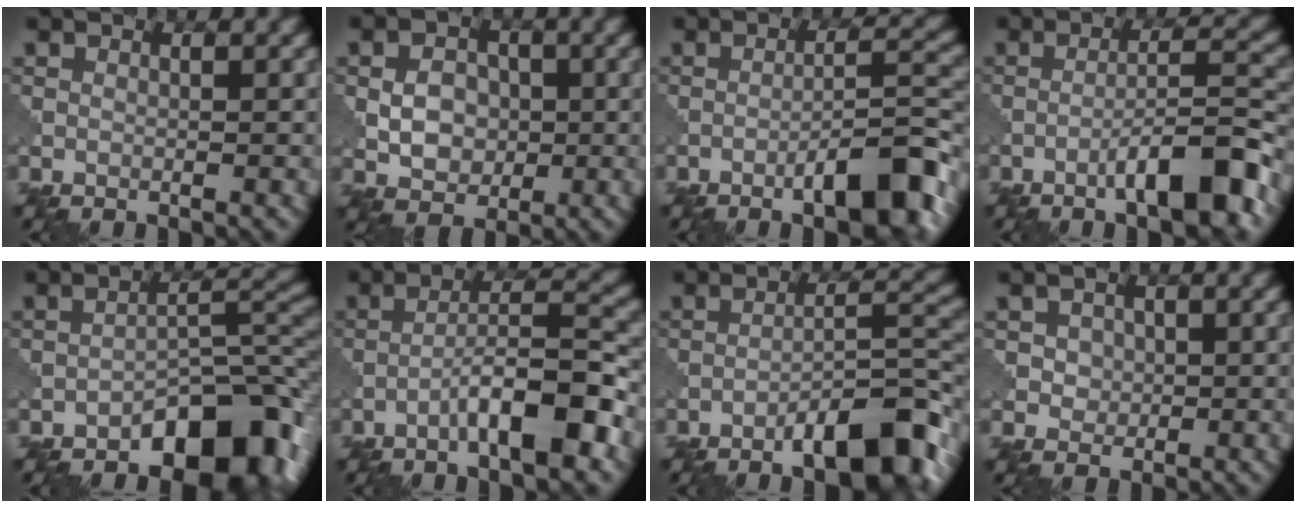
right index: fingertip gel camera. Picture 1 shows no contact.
{"total": 3.9, "force": [-0.3, 3.1, 2.3], "torque": [-0.035, 0.002, -0.007]}
{"total": 7.5, "force": [-4.3, 1.5, 5.9], "torque": [-0.086, 0.017, -0.066]}
{"total": 7.0, "force": [-4.0, 1.0, 5.6], "torque": [-0.084, 0.017, -0.067]}
{"total": 9.3, "force": [-5.6, 4.0, 6.2], "torque": [-0.068, 0.016, -0.092]}
{"total": 6.9, "force": [-3.4, 1.2, 6.0], "torque": [-0.093, 0.024, -0.060]}
{"total": 8.6, "force": [-5.4, 2.2, 6.3], "torque": [-0.091, 0.015, -0.086]}
{"total": 2.4, "force": [0.6, 2.1, 1.0], "torque": [-0.017, 0.000, 0.016]}